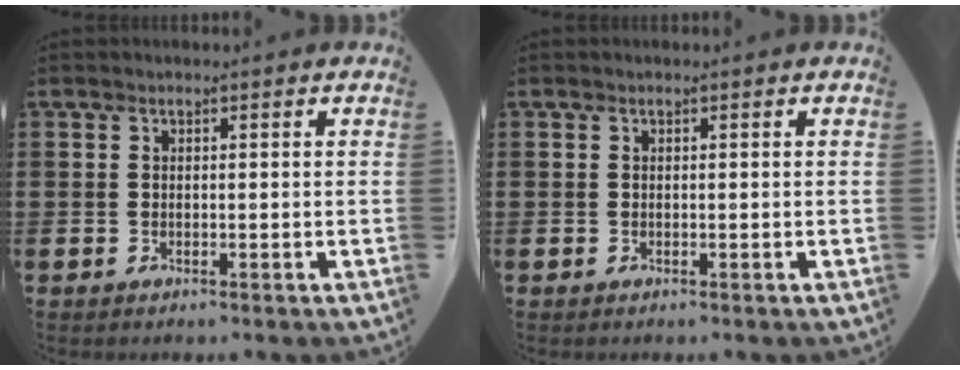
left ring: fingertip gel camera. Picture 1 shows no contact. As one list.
[{"total": 0.0}]